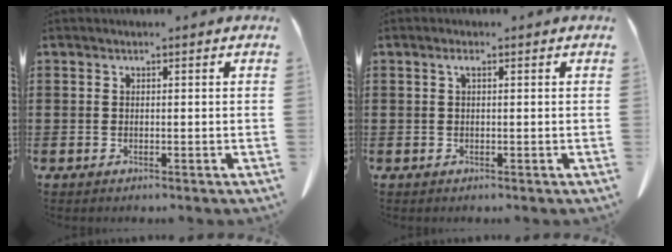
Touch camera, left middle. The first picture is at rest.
{"total": 1.1, "force": [0.2, 0.2, 1.0], "torque": [-0.022, 0.003, 0.003]}